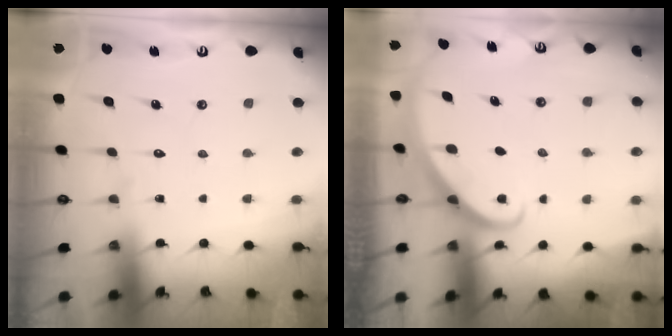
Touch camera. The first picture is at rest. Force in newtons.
{"total": 2.9, "press": 2.9, "slide": 0.2}